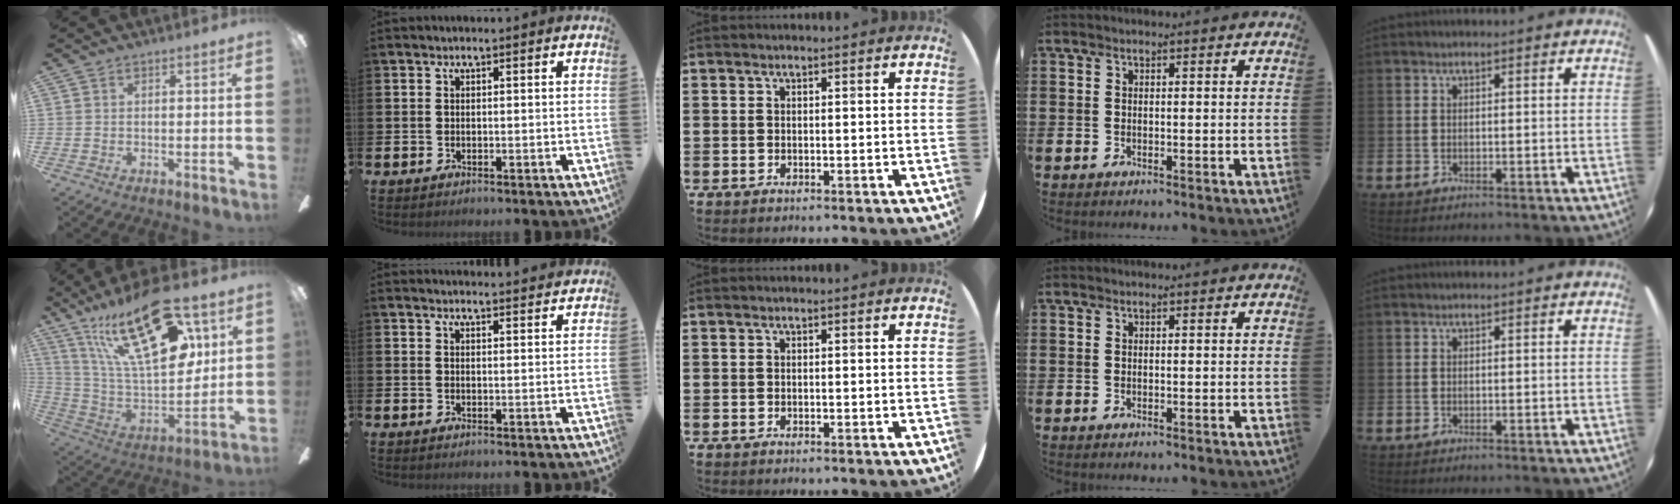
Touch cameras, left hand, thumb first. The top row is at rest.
{"thumb": {"total": 30.0, "force": [15.1, 12.5, 22.7], "torque": [-0.419, -0.083, 0.252]}, "index": {"total": 2.6, "force": [2.6, -0.1, -0.2], "torque": [0.011, -0.021, 0.044]}}